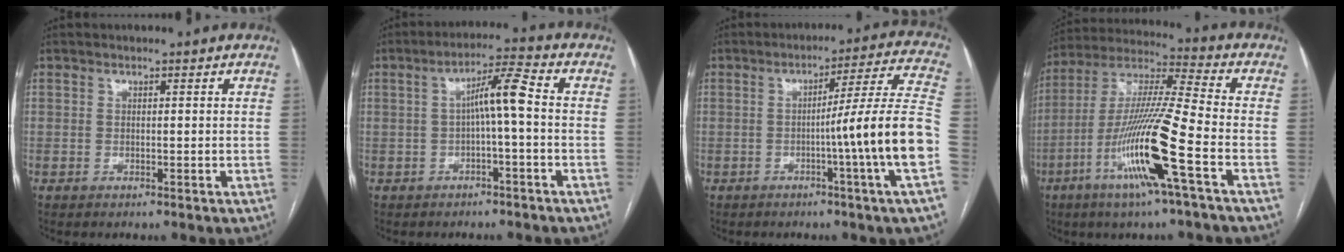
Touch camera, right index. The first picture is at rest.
{"total": 5.9, "force": [-0.3, 0.2, 5.9], "torque": [-0.098, 0.024, -0.002]}
{"total": 13.9, "force": [-3.5, -2.9, 13.1], "torque": [-0.176, 0.002, -0.057]}
{"total": 16.9, "force": [-6.5, -0.5, 15.5], "torque": [-0.312, -0.014, -0.127]}